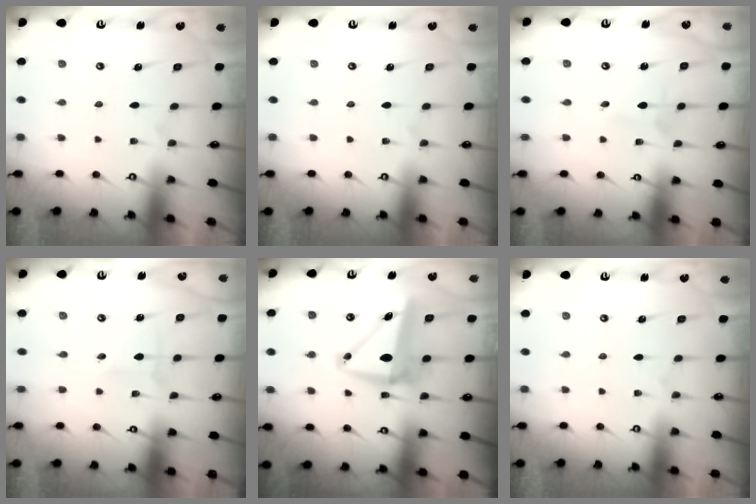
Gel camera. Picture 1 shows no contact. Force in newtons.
{"total": 0.0}
{"total": 2.2, "press": 2.1, "slide": 0.3}
{"total": 1.7, "press": 1.7, "slide": 0.2}
{"total": 10.1, "press": 9.8, "slide": 2.2}
{"total": 0.0}